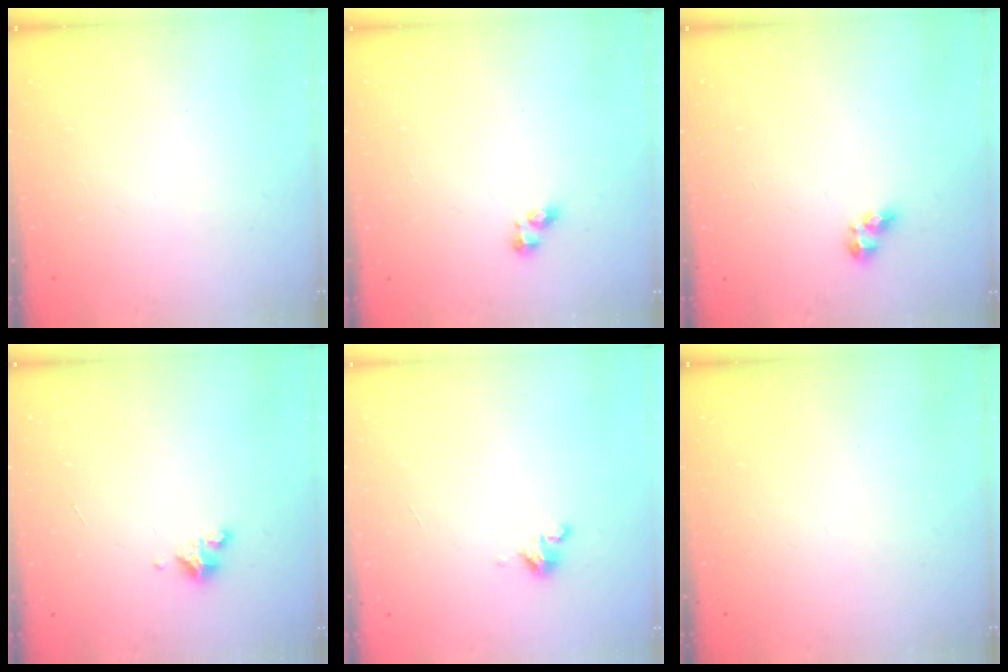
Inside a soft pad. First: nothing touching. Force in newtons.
{"total": 2.8, "press": 2.8, "slide": 0.3}
{"total": 5.4, "press": 5.3, "slide": 0.6}
{"total": 3.1, "press": 3.1, "slide": 0.4}
{"total": 1.8, "press": 1.7, "slide": 0.4}
{"total": 0.0}